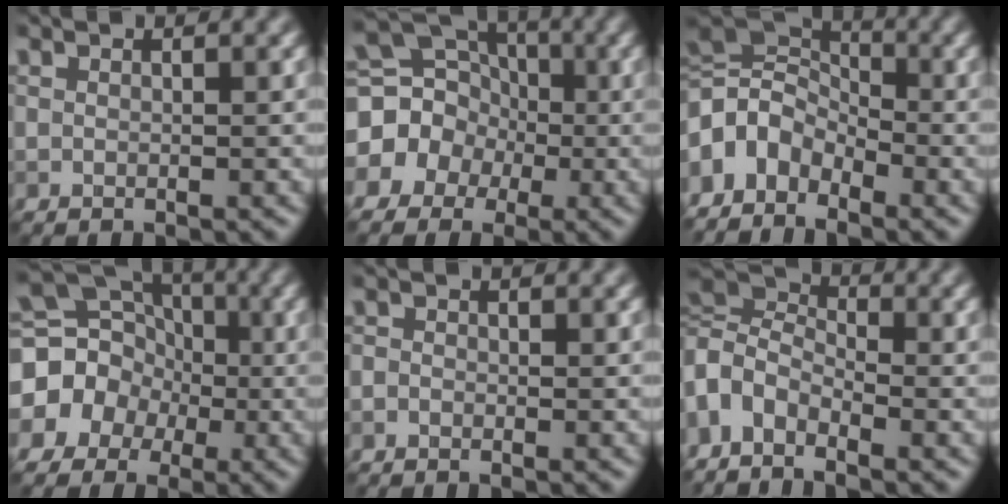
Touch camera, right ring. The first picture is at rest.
{"total": 9.3, "force": [-0.8, 8.6, 3.6], "torque": [-0.080, 0.027, -0.051]}
{"total": 6.2, "force": [-2.9, 4.3, 3.4], "torque": [-0.065, 0.009, -0.073]}
{"total": 11.3, "force": [-1.3, 10.4, 4.1], "torque": [-0.096, 0.021, -0.052]}
{"total": 0.7, "force": [-0.6, 0.4, 0.2], "torque": [-0.002, -0.003, -0.014]}
{"total": 5.1, "force": [-1.4, 3.4, 3.5], "torque": [-0.078, 0.003, -0.045]}